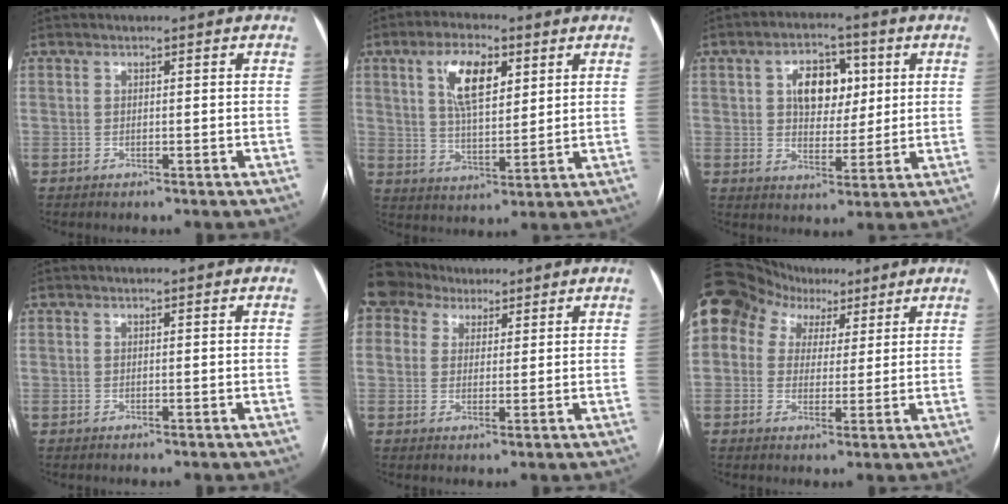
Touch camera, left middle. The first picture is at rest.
{"total": 9.1, "force": [3.9, 3.7, 7.4], "torque": [-0.139, 0.011, 0.074]}
{"total": 7.9, "force": [2.4, 5.1, 5.6], "torque": [-0.090, 0.017, 0.042]}
{"total": 0.0}
{"total": 6.5, "force": [4.7, 4.6, 0.4], "torque": [-0.015, 0.033, 0.091]}
{"total": 21.6, "force": [11.4, 16.4, 8.5], "torque": [-0.252, 0.101, 0.212]}